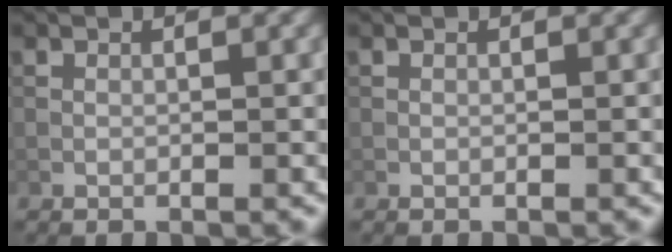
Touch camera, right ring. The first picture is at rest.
{"total": 0.0}